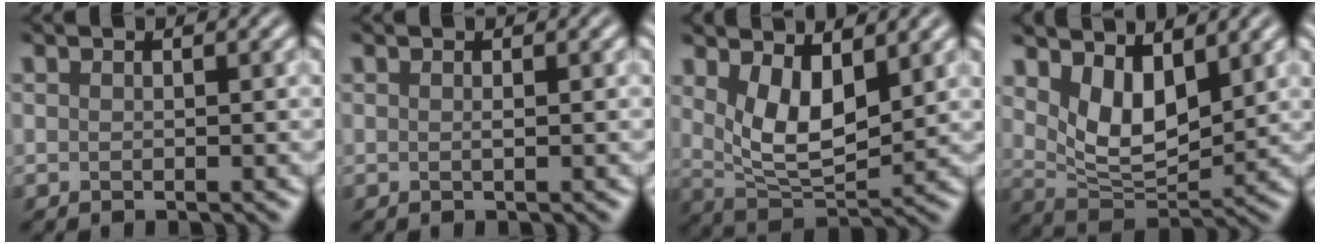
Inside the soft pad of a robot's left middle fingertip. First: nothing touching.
{"total": 0.0}
{"total": 4.5, "force": [1.3, 1.8, 3.9], "torque": [-0.092, -0.013, 0.053]}
{"total": 4.5, "force": [1.8, 2.1, 3.5], "torque": [-0.086, -0.013, 0.056]}